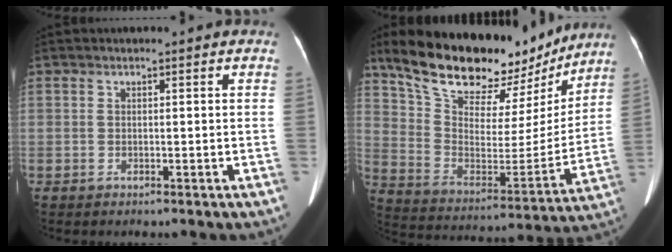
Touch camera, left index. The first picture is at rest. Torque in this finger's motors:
{"motor_torque": [1.04, -1.10, 0.80, 0.17]}